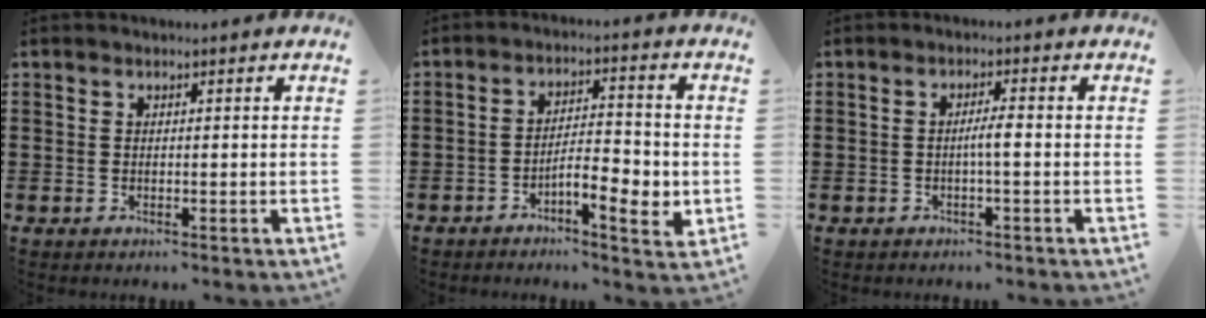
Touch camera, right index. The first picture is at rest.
{"total": 6.5, "force": [-2.6, 1.9, 5.7], "torque": [-0.086, 0.001, -0.045]}
{"total": 2.3, "force": [-0.5, 0.1, 2.2], "torque": [-0.041, -0.001, -0.010]}